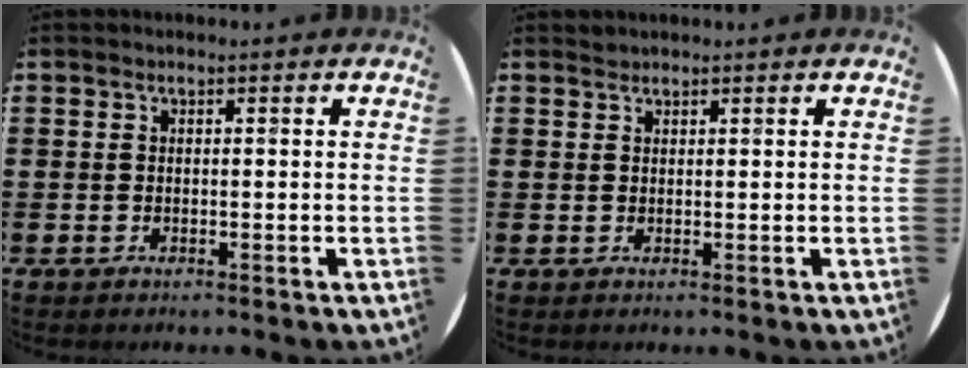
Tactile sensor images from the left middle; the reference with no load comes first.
{"total": 0.6, "force": [0.6, 0.1, -0.2], "torque": [0.005, 0.004, 0.011]}